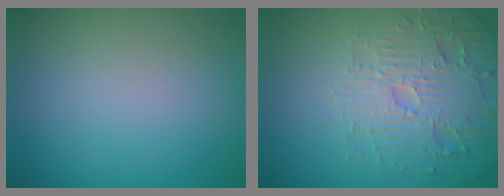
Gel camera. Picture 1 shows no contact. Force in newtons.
{"total": 5.1, "press": 5.0, "slide": 1.0}